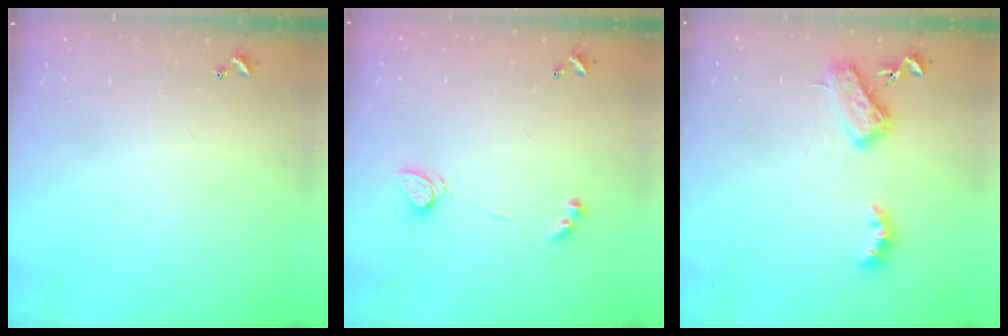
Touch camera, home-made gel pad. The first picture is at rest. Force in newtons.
{"total": 4.4, "press": 4.3, "slide": 0.3}
{"total": 5.3, "press": 5.3, "slide": 0.6}